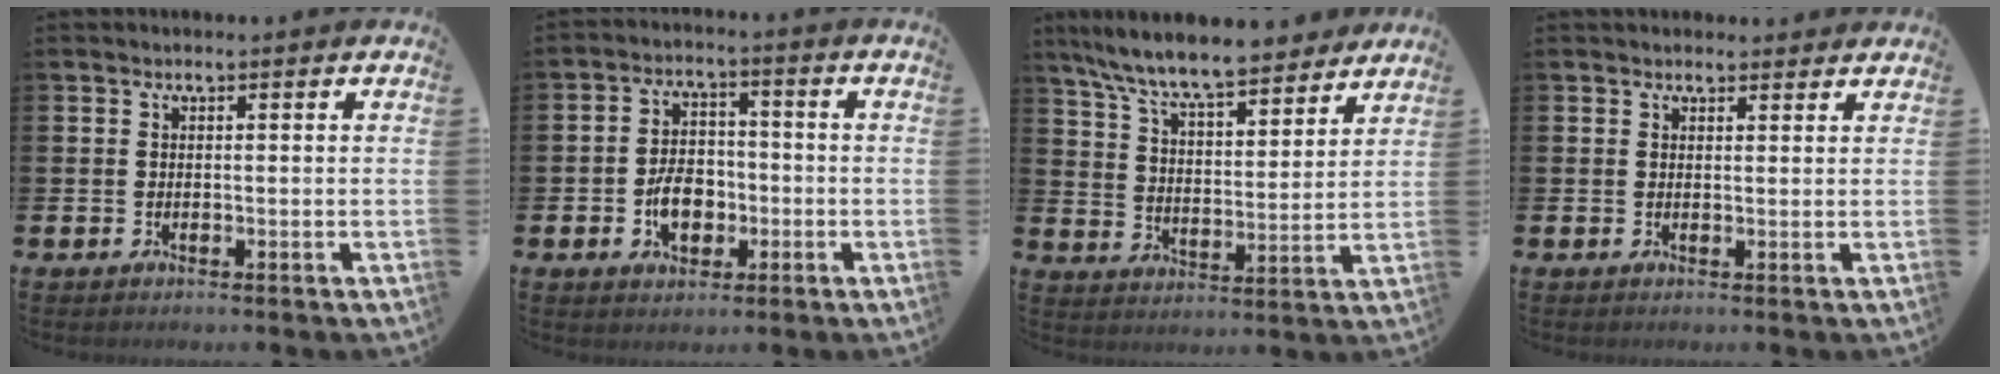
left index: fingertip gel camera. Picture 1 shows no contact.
{"total": 5.7, "force": [-1.6, 4.0, 3.8], "torque": [-0.047, 0.003, -0.034]}
{"total": 9.5, "force": [8.8, 1.4, 3.2], "torque": [-0.089, -0.059, 0.153]}
{"total": 1.6, "force": [1.5, 0.6, 0.0], "torque": [0.021, -0.006, 0.023]}